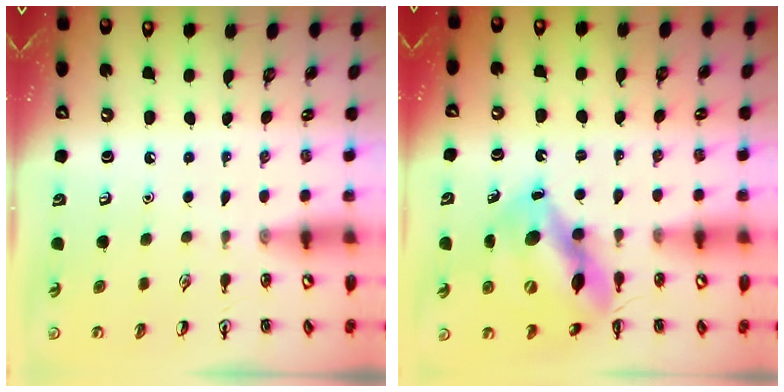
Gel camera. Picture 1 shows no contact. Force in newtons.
{"total": 13.0, "press": 12.4, "slide": 4.0}